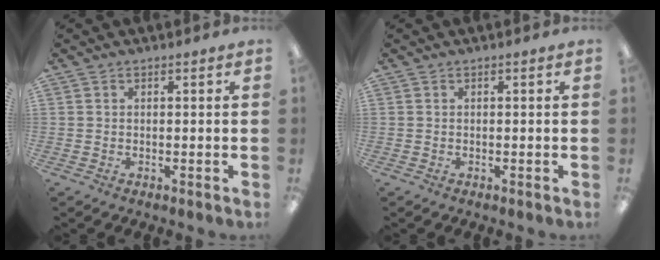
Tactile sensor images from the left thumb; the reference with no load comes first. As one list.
[{"total": 0.0}]